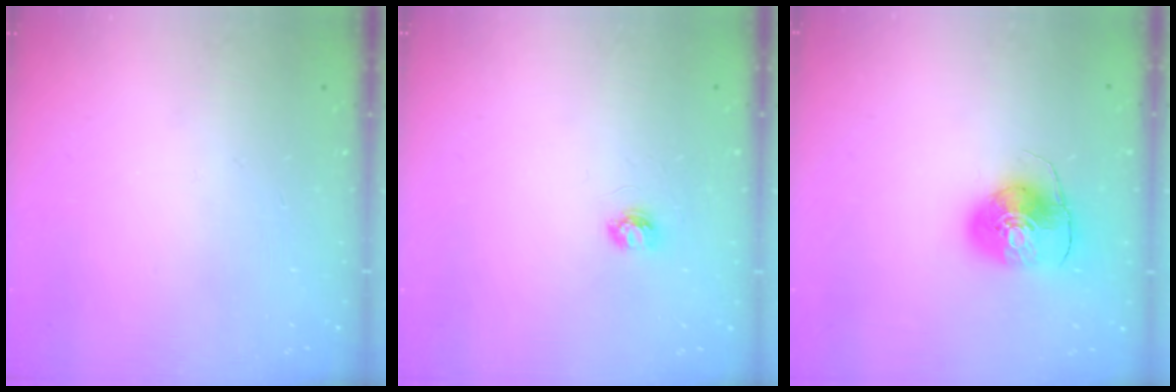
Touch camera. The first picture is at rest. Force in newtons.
{"total": 3.7, "press": 3.7, "slide": 0.3}
{"total": 8.6, "press": 8.5, "slide": 1.1}